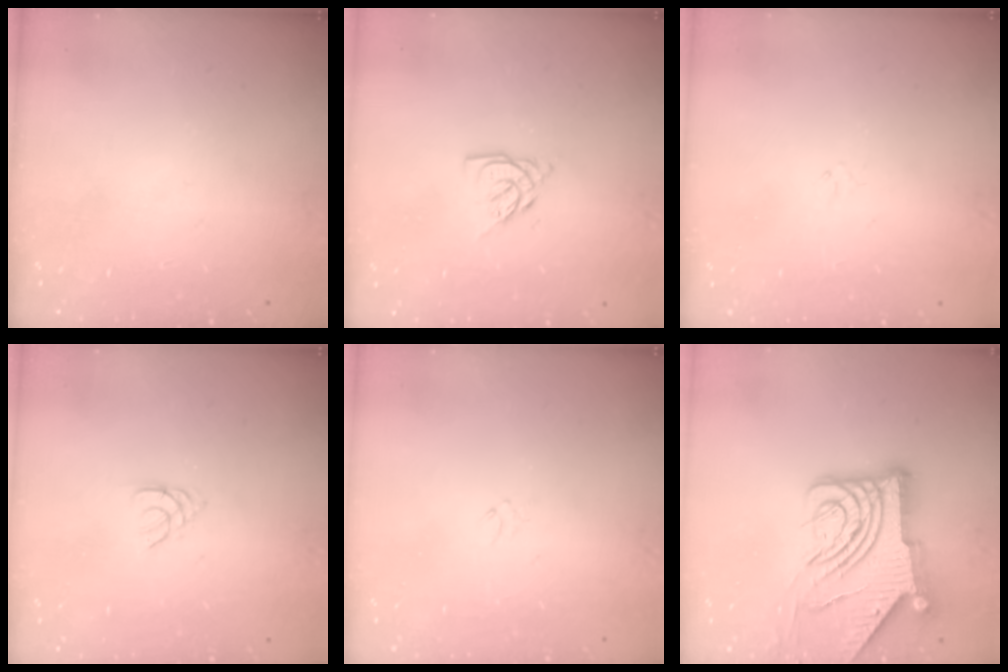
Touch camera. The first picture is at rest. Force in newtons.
{"total": 6.5, "press": 6.5, "slide": 0.6}
{"total": 1.2, "press": 1.2, "slide": 0.4}
{"total": 1.4, "press": 1.4, "slide": 0.3}
{"total": 0.9, "press": 0.8, "slide": 0.4}
{"total": 16.2, "press": 16.1, "slide": 2.0}